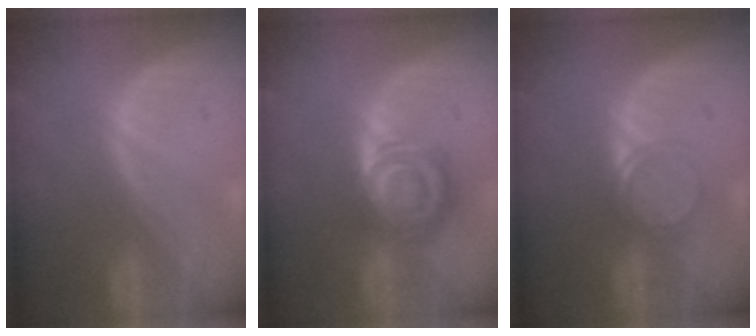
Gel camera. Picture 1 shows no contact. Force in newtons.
{"total": 7.9, "press": 6.9, "slide": 3.8}
{"total": 2.8, "press": 2.8, "slide": 0.2}